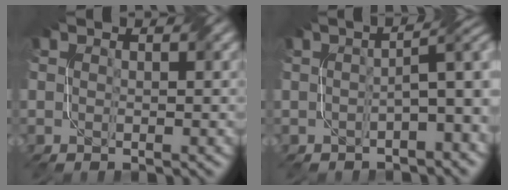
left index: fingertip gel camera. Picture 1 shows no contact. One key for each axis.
{"total": 5.0, "fx": -0.9, "fy": 1.3, "fz": 4.7, "tx": -0.060, "ty": 0.014, "tz": -0.017}